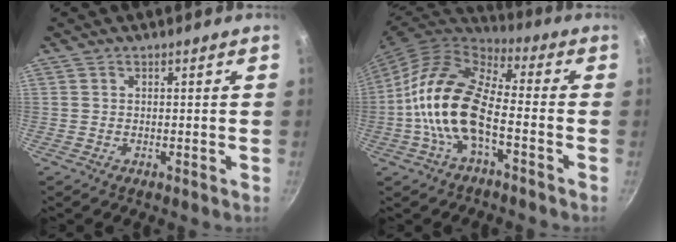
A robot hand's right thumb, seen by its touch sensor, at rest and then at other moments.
{"total": 16.3, "force": [-3.8, 7.6, 14.0], "torque": [-0.257, 0.039, -0.085]}